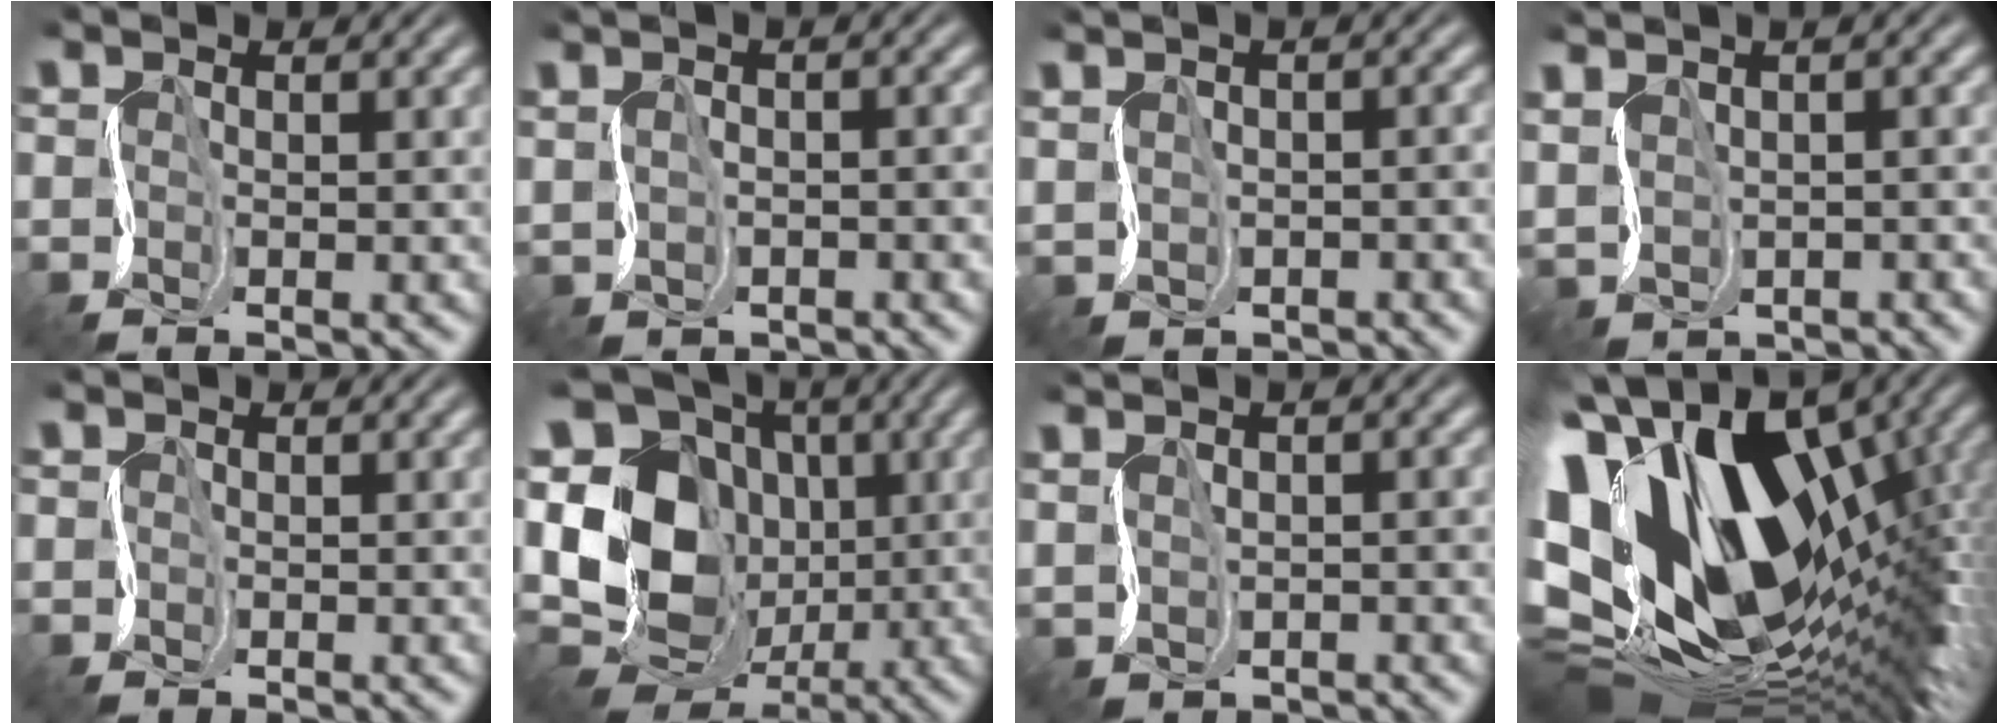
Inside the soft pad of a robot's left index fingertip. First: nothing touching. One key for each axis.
{"total": 0.7, "fx": -0.6, "fy": -0.4, "fz": -0.1, "tx": -0.005, "ty": -0.013, "tz": 0.002}
{"total": 0.7, "fx": -0.6, "fy": -0.4, "fz": -0.1, "tx": -0.002, "ty": -0.012, "tz": 0.000}
{"total": 0.6, "fx": 0.1, "fy": -0.5, "fz": -0.3, "tx": -0.003, "ty": -0.015, "tz": 0.018}
{"total": 3.5, "fx": 0.9, "fy": 3.1, "fz": 1.3, "tx": -0.033, "ty": 0.013, "tz": -0.027}
{"total": 17.3, "fx": -0.4, "fy": 15.0, "fz": 8.6, "tx": -0.193, "ty": 0.019, "tz": -0.024}
{"total": 1.1, "fx": -0.1, "fy": -1.0, "fz": -0.5, "tx": -0.002, "ty": -0.009, "tz": 0.008}
{"total": 18.3, "fx": 2.6, "fy": 9.7, "fz": 15.2, "tx": -0.282, "ty": -0.038, "tz": 0.073}